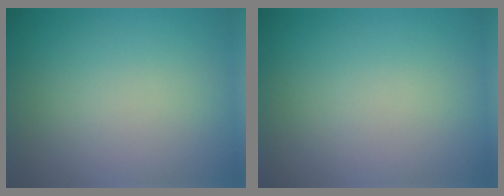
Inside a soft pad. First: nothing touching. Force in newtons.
{"total": 0.0}